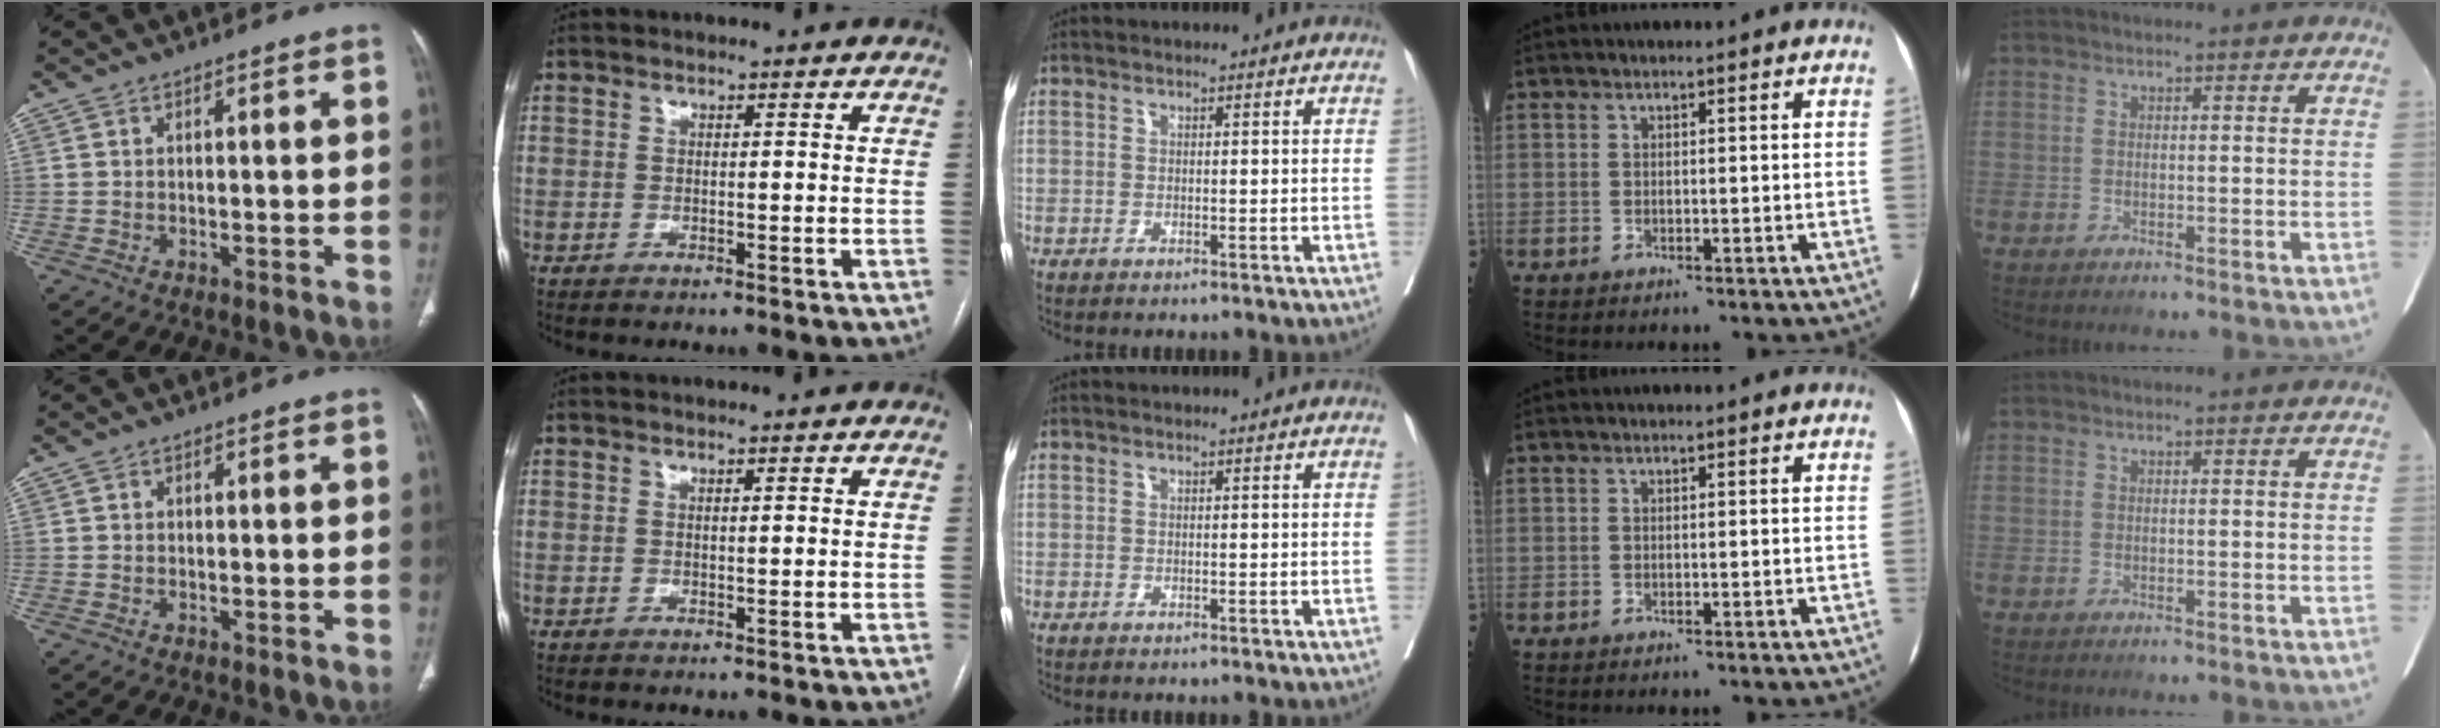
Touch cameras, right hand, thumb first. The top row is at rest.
{}